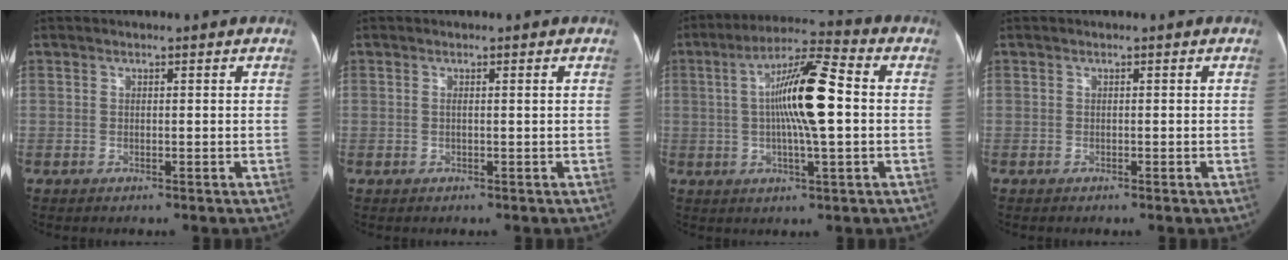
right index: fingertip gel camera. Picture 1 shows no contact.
{"total": 0.9, "force": [0.2, -0.1, 0.9], "torque": [-0.018, 0.004, 0.002]}
{"total": 12.4, "force": [0.5, 1.3, 12.4], "torque": [-0.223, 0.017, 0.001]}
{"total": 0.0}